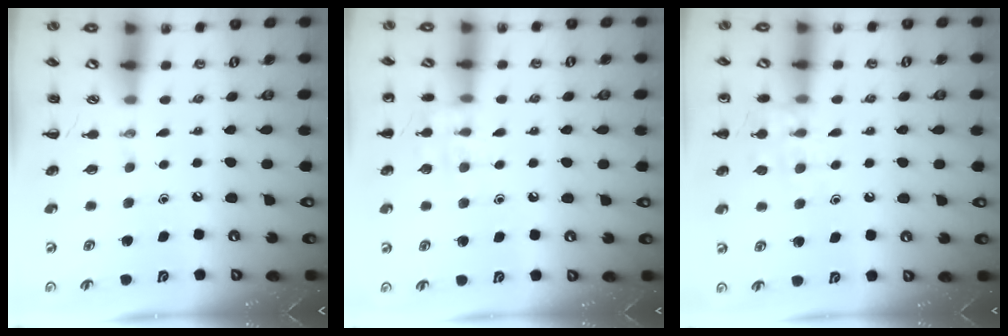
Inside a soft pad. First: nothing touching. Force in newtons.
{"total": 8.2, "press": 8.0, "slide": 1.7}
{"total": 10.7, "press": 10.6, "slide": 0.9}